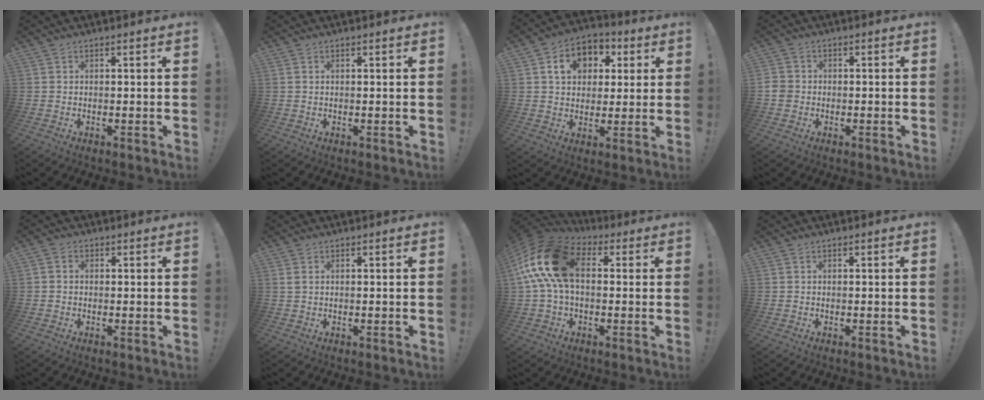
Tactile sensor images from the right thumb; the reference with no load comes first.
{"total": 0.5, "force": [0.3, -0.1, 0.4], "torque": [-0.009, 0.000, 0.005]}
{"total": 10.3, "force": [3.4, 8.1, 5.3], "torque": [-0.079, 0.000, 0.065]}
{"total": 3.2, "force": [-1.5, 2.6, 1.1], "torque": [-0.022, 0.009, -0.027]}
{"total": 1.8, "force": [-0.4, 1.5, 0.9], "torque": [-0.019, 0.006, -0.006]}
{"total": 1.4, "force": [0.6, 0.7, 1.1], "torque": [-0.023, 0.002, 0.011]}
{"total": 19.1, "force": [3.3, 11.7, 14.7], "torque": [-0.281, 0.019, 0.063]}
{"total": 0.0}